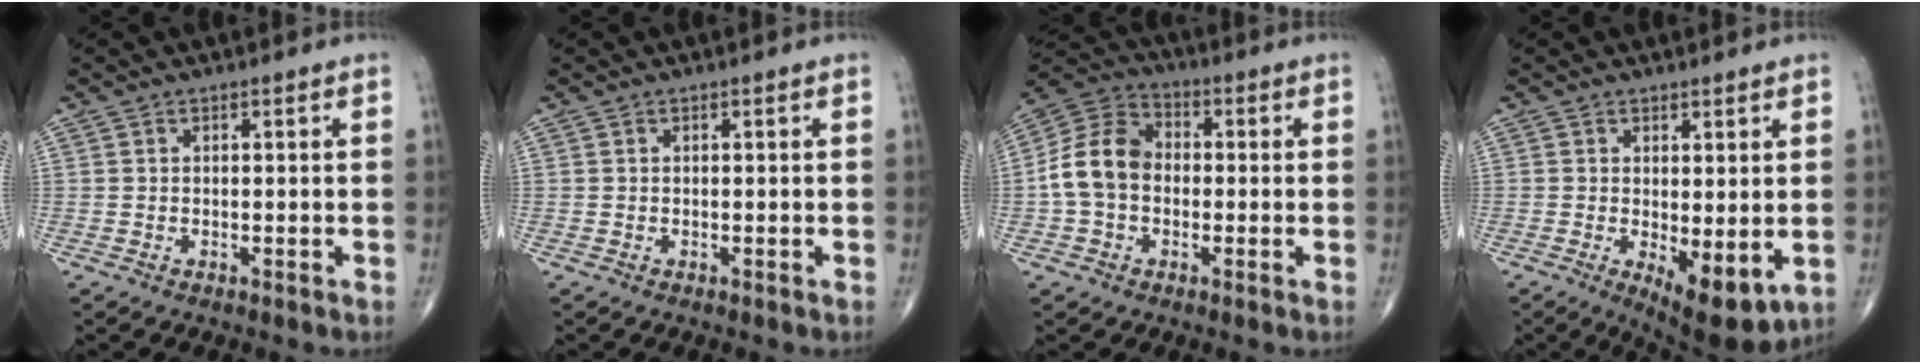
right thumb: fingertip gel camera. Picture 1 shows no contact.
{"total": 0.0}
{"total": 11.0, "force": [-0.9, 8.4, 7.1], "torque": [-0.127, 0.037, -0.030]}
{"total": 8.6, "force": [-1.6, 3.5, 7.7], "torque": [-0.105, -0.024, -0.013]}